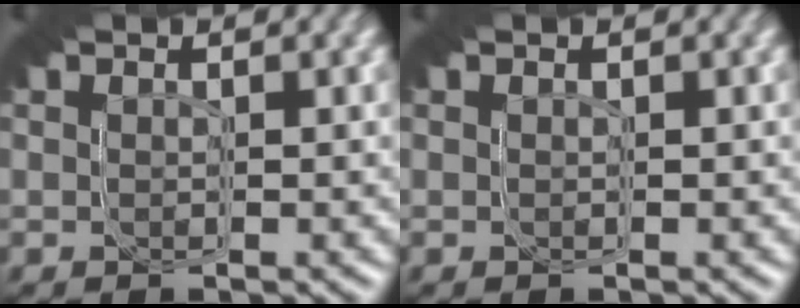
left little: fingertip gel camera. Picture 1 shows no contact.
{"total": 0.0}